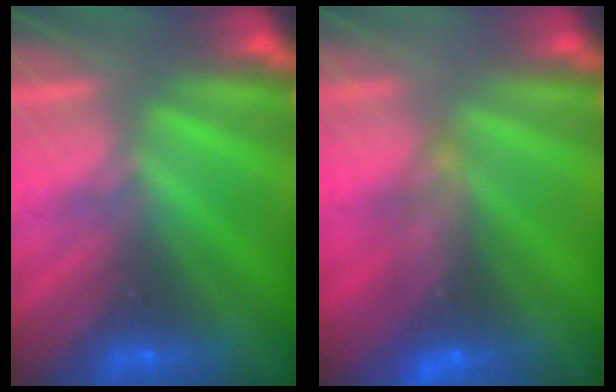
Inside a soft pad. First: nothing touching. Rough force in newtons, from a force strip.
{"total": 9.6}